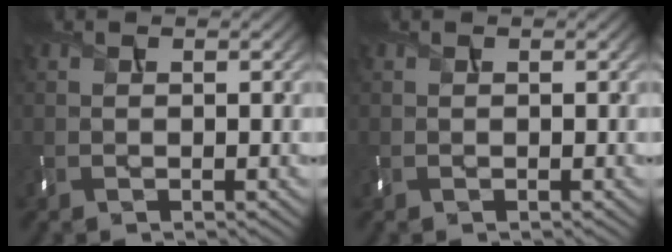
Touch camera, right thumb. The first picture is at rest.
{"total": 0.0}